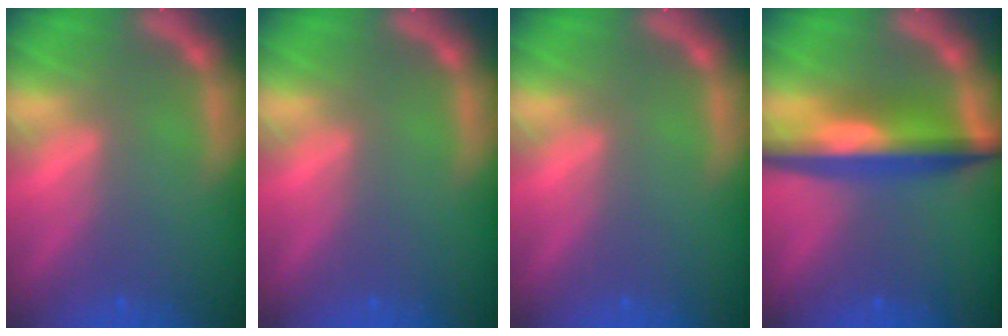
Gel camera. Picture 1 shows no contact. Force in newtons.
{"total": 0.0}
{"total": 0.0}
{"total": 7.5}